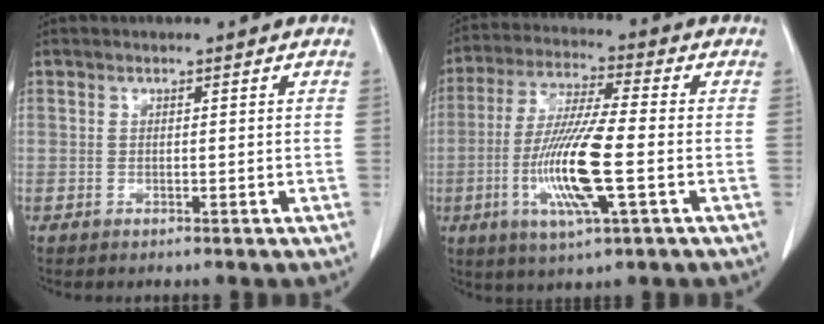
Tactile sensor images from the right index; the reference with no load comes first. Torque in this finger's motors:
{"motor_torque": [1.29, -0.51, 0.46, 0.21]}